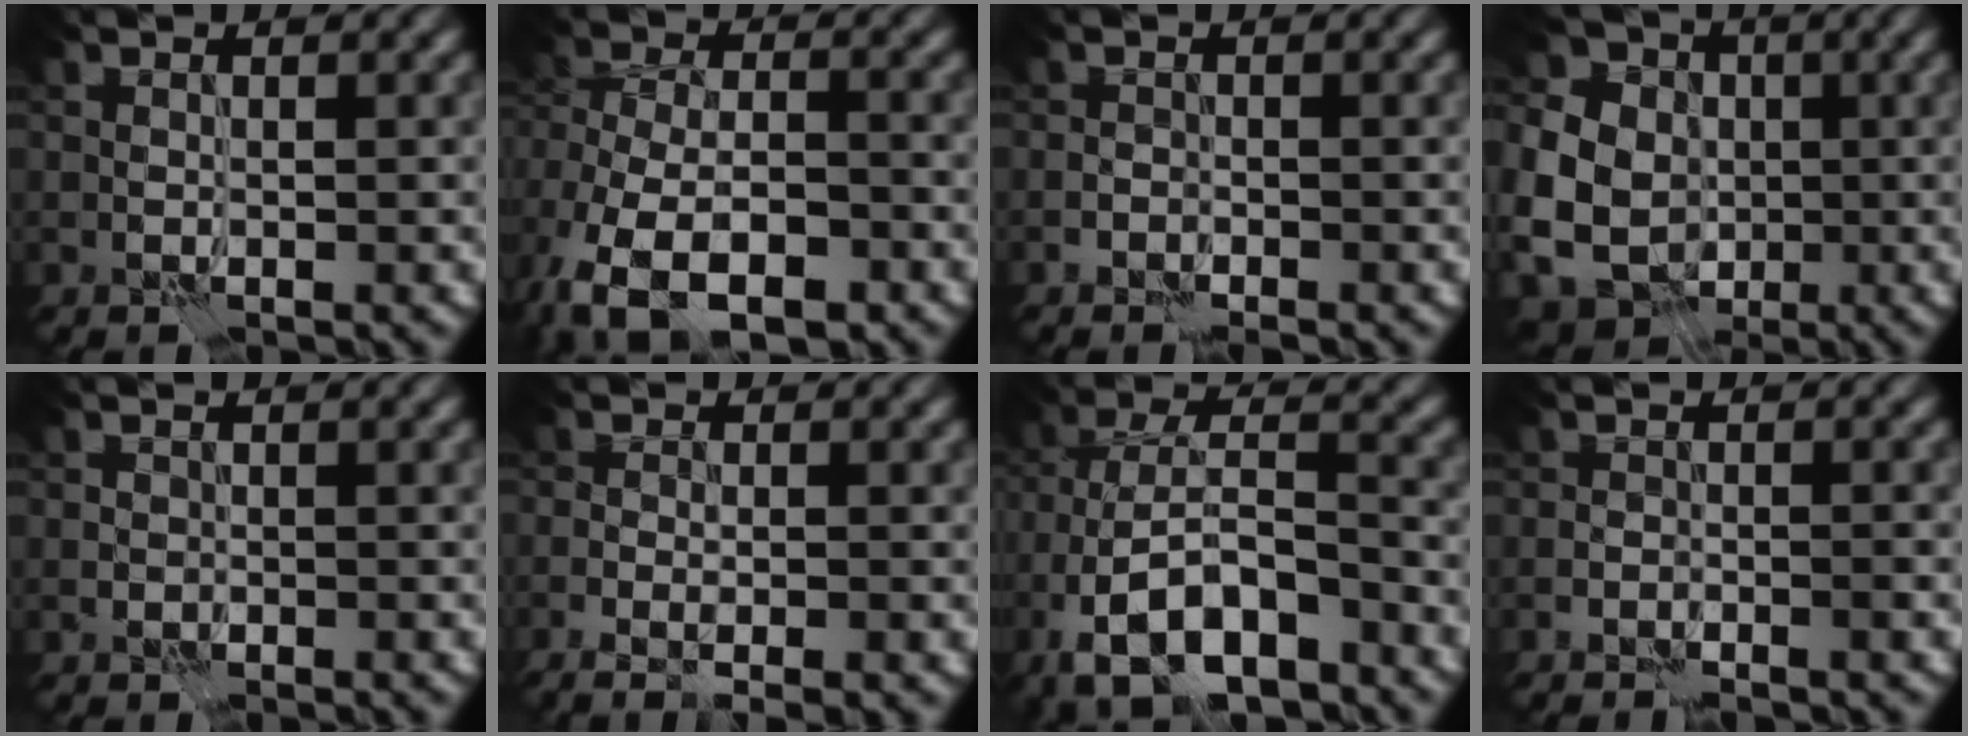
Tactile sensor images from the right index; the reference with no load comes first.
{"total": 10.5, "force": [-6.7, 5.5, 6.0], "torque": [-0.104, -0.003, -0.115]}
{"total": 1.2, "force": [-1.2, 0.0, -0.3], "torque": [0.004, 0.002, -0.022]}
{"total": 10.3, "force": [-1.3, 9.1, 4.8], "torque": [-0.117, -0.006, -0.033]}
{"total": 0.7, "force": [-0.6, 0.0, -0.5], "torque": [0.007, 0.003, -0.008]}
{"total": 3.2, "force": [-1.5, 0.9, 2.7], "torque": [-0.034, 0.001, -0.019]}
{"total": 9.7, "force": [-5.9, 3.7, 6.8], "torque": [-0.117, 0.007, -0.106]}
{"total": 2.0, "force": [-1.8, 0.2, 0.8], "torque": [-0.005, 0.015, -0.032]}